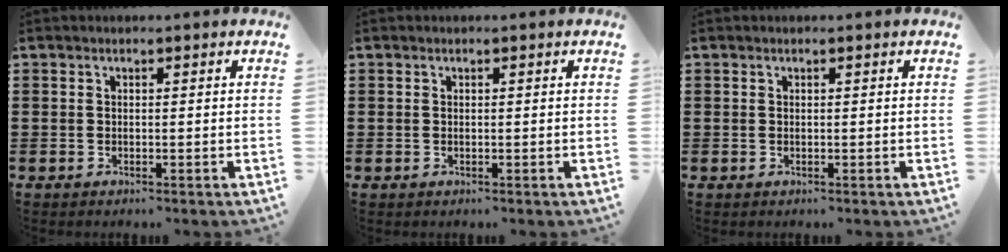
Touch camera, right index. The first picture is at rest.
{"total": 0.0}
{"total": 0.0}